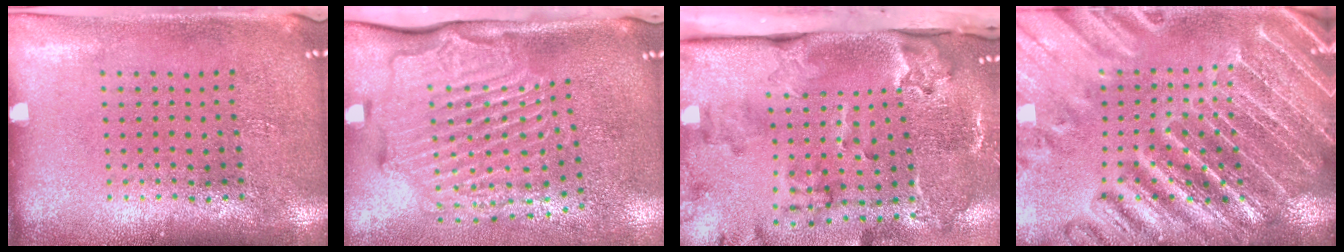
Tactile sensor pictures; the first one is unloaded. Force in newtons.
{"total": 3.0, "press": 2.3, "slide": 2.0}
{"total": 4.1, "press": 2.7, "slide": 3.0}
{"total": 4.4, "press": 4.0, "slide": 1.7}